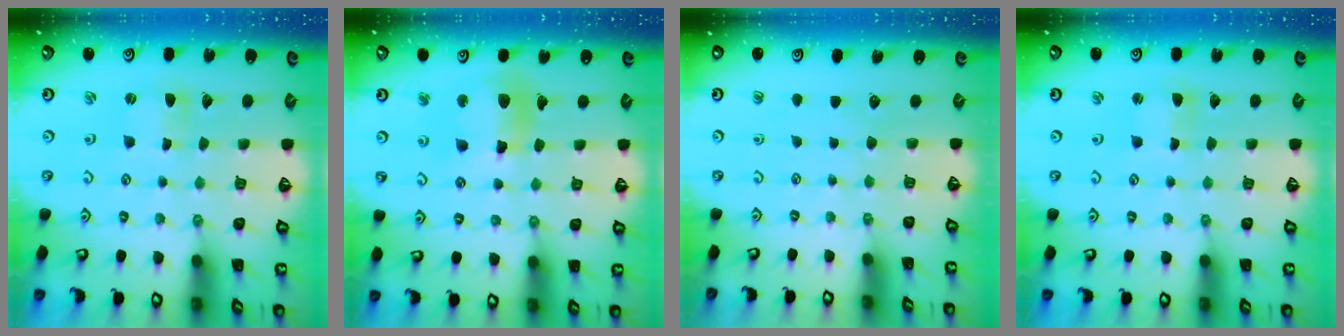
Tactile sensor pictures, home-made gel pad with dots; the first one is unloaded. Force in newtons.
{"total": 12.0, "press": 11.9, "slide": 1.6}
{"total": 0.0}
{"total": 1.6, "press": 1.5, "slide": 0.3}